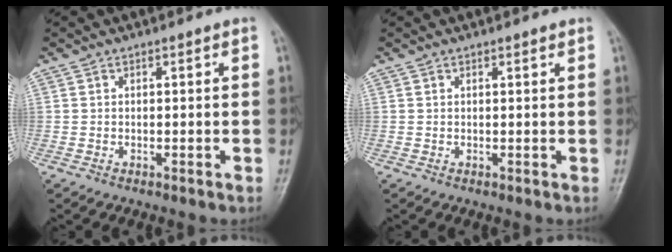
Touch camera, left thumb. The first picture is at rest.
{"total": 0.9, "force": [0.7, 0.1, 0.5], "torque": [-0.006, -0.002, 0.010]}